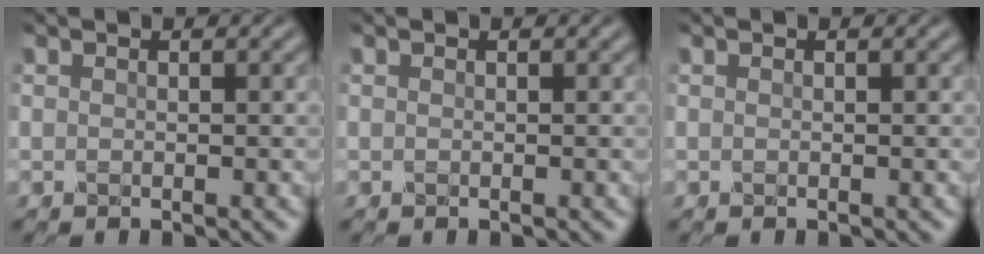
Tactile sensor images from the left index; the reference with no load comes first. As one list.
[{"total": 0.0}, {"total": 0.0}]